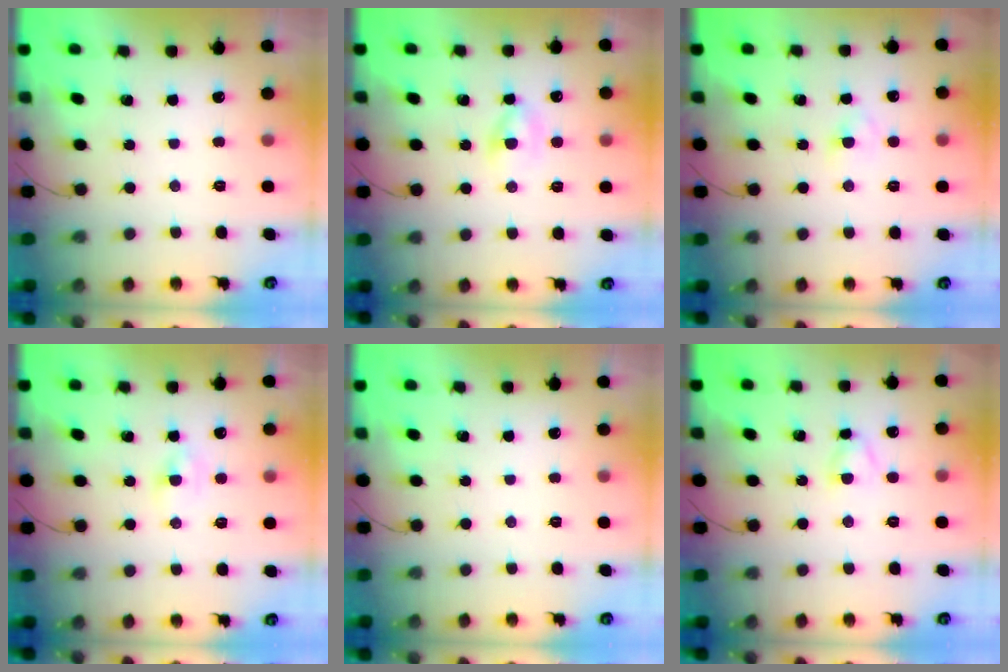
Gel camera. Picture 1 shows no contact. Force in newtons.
{"total": 3.7, "press": 3.5, "slide": 1.2}
{"total": 2.6, "press": 2.4, "slide": 1.1}
{"total": 1.8, "press": 1.7, "slide": 0.7}
{"total": 0.0}
{"total": 3.1, "press": 3.0, "slide": 0.7}